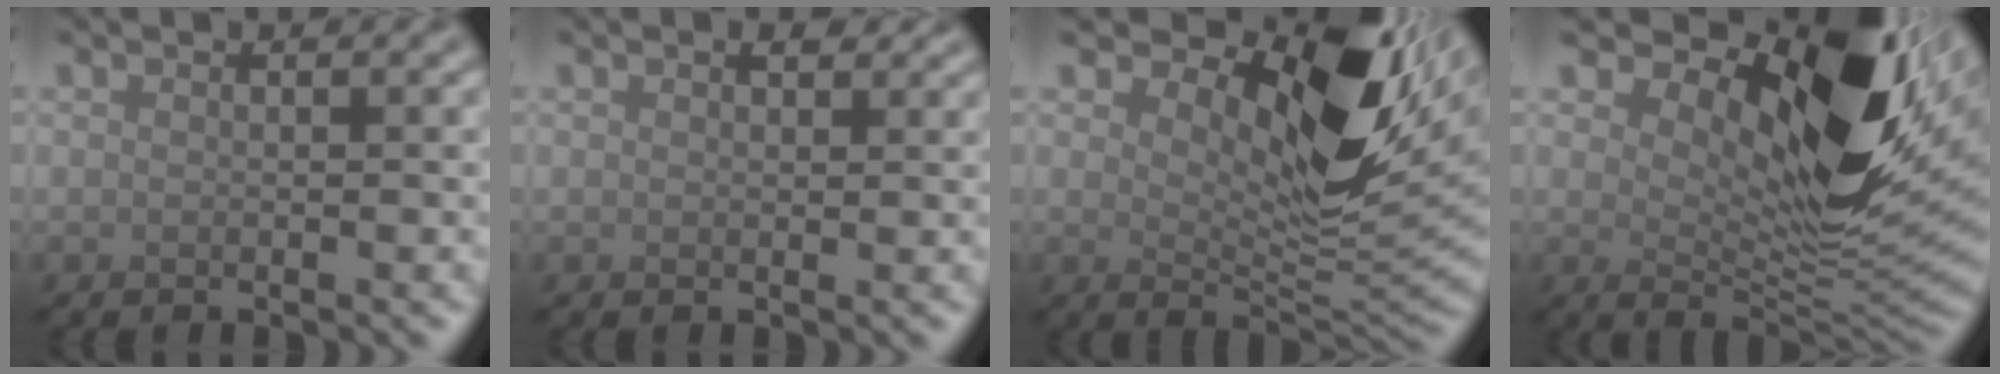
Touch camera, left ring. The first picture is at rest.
{"total": 1.4, "force": [0.8, 0.9, 0.7], "torque": [-0.009, -0.002, 0.014]}
{"total": 12.3, "force": [5.9, 5.2, 9.4], "torque": [-0.146, 0.002, 0.102]}
{"total": 13.5, "force": [6.4, 5.7, 10.4], "torque": [-0.156, 0.000, 0.112]}